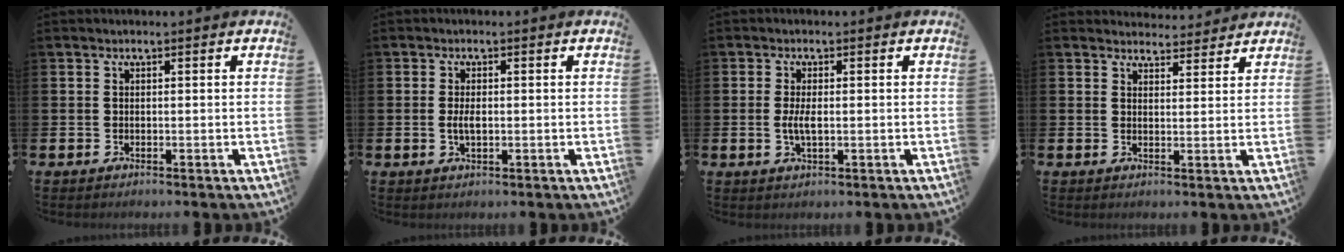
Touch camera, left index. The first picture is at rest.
{"total": 2.3, "force": [-0.1, 1.1, 2.0], "torque": [-0.035, 0.001, -0.003]}
{"total": 2.6, "force": [-0.1, 0.9, 2.4], "torque": [-0.042, -0.001, -0.003]}
{"total": 3.3, "force": [3.2, 0.7, -0.1], "torque": [0.005, -0.020, 0.058]}